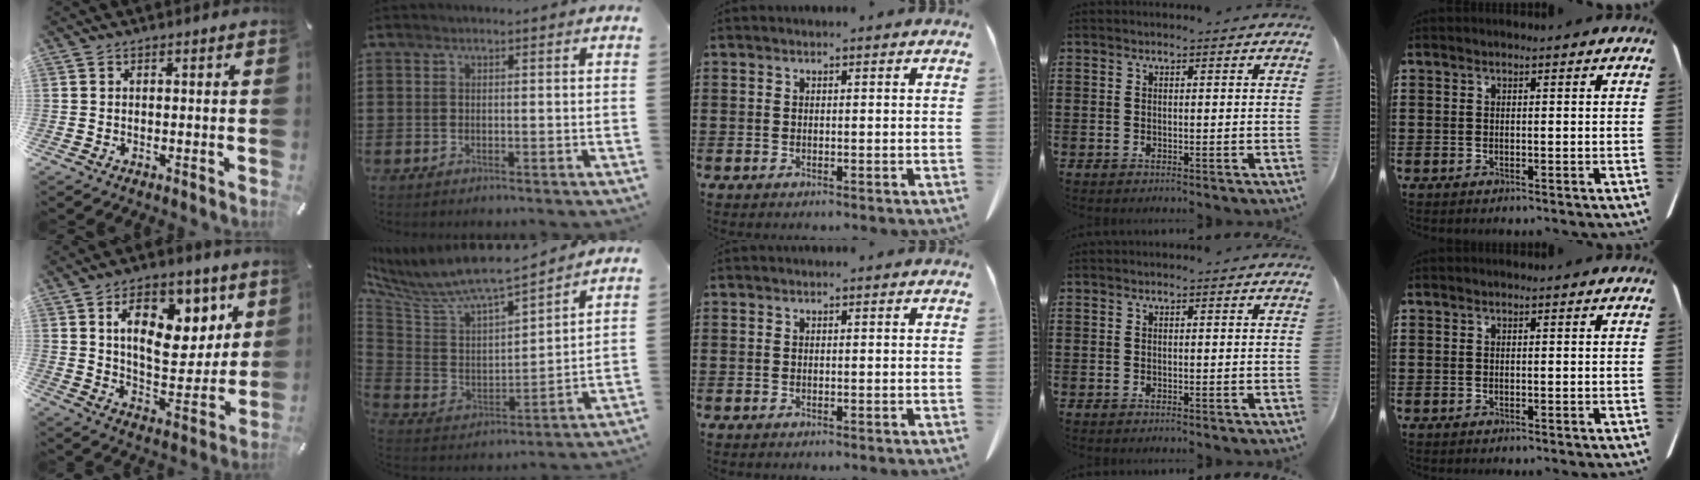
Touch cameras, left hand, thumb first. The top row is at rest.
{"thumb": {"total": 15.8, "force": [7.4, 9.5, 10.1], "torque": [-0.148, -0.030, 0.127]}, "index": {"total": 7.7, "force": [6.8, 1.4, 3.2], "torque": [-0.096, -0.055, 0.111]}}